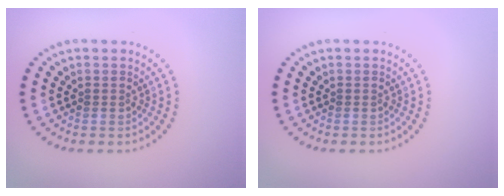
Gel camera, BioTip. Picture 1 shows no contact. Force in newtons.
{"total": 0.0}